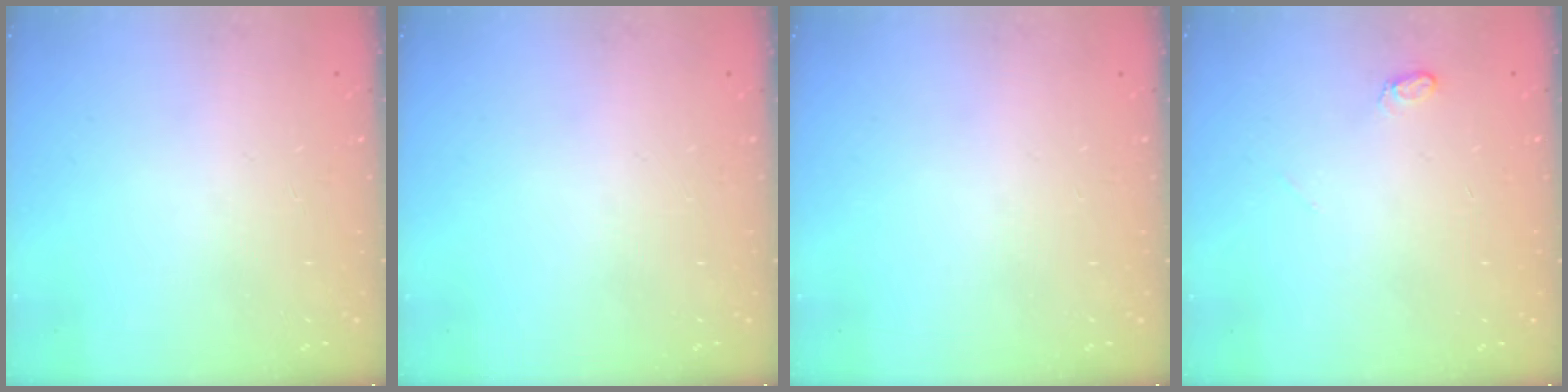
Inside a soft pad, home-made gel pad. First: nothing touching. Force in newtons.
{"total": 0.0}
{"total": 0.0}
{"total": 3.8, "press": 3.8, "slide": 0.5}